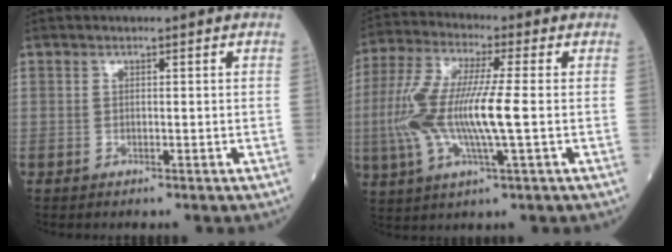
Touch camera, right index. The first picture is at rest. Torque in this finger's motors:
{"motor_torque": [0.41, -0.08, 0.35, 0.21]}